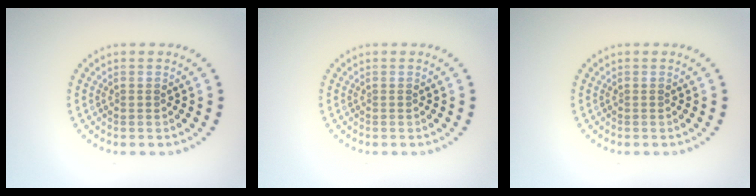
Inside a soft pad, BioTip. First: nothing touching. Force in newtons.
{"total": 0.0}
{"total": 0.0}